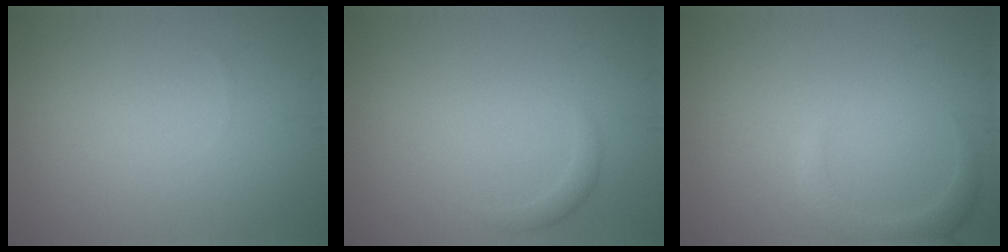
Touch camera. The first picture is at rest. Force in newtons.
{"total": 1.0, "press": 1.0, "slide": 0.0}
{"total": 2.2, "press": 2.2, "slide": 0.3}